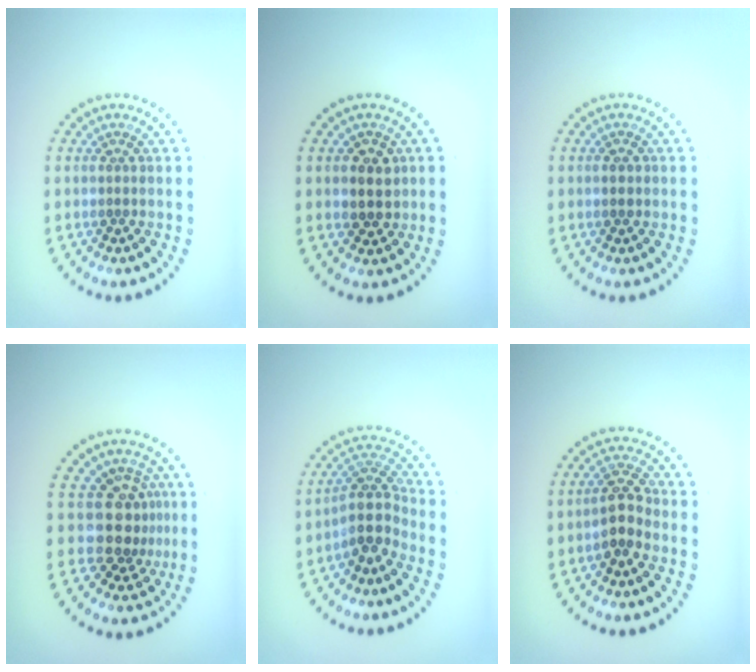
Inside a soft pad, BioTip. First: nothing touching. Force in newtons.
{"total": 2.6, "press": 2.6, "slide": 0.7}
{"total": 1.3, "press": 1.3, "slide": 0.2}
{"total": 3.7, "press": 2.6, "slide": 2.6}
{"total": 3.7, "press": 2.9, "slide": 2.3}
{"total": 2.9, "press": 2.8, "slide": 0.9}